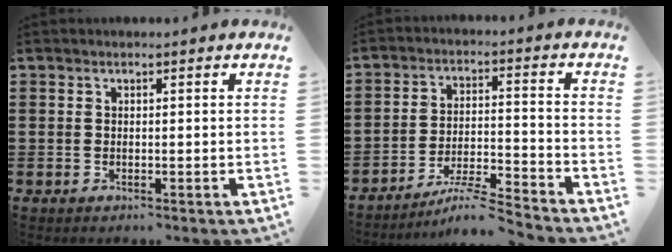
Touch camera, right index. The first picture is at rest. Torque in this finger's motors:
{"motor_torque": [0.16, -0.17, 0.05, 0.02]}